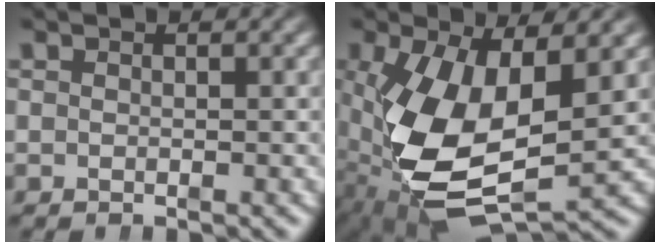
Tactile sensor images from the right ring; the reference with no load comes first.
{"total": 11.7, "force": [-2.0, 6.5, 9.5], "torque": [-0.226, -0.056, 0.004]}